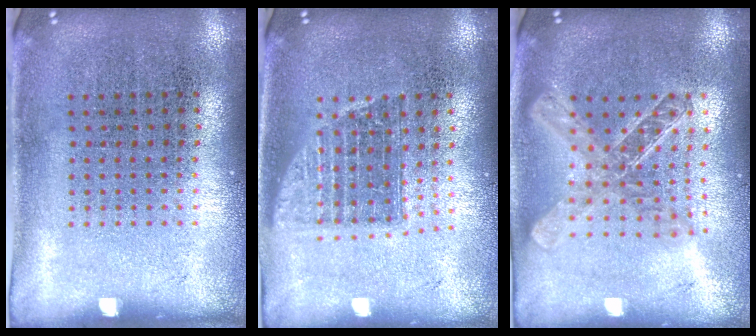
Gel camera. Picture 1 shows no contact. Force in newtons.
{"total": 1.3, "press": 1.1, "slide": 0.8}
{"total": 1.9, "press": 1.6, "slide": 1.0}